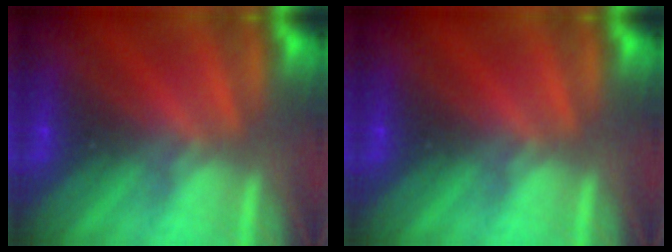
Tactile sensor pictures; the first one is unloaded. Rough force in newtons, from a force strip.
{"total": 0.0}